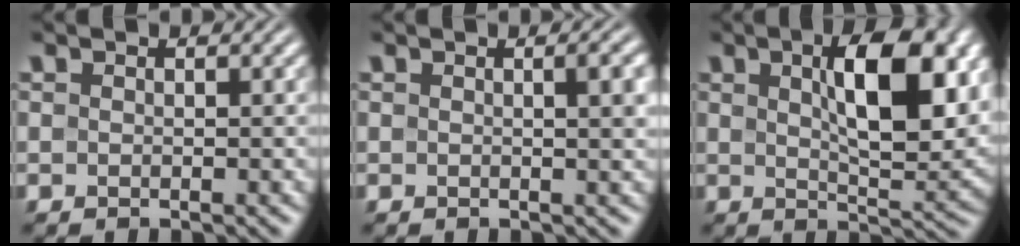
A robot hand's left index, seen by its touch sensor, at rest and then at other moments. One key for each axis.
{"total": 2.3, "fx": 0.4, "fy": 0.5, "fz": 2.2, "tx": -0.023, "ty": 0.006, "tz": 0.003}
{"total": 9.4, "fx": 2.7, "fy": 3.5, "fz": 8.3, "tx": -0.124, "ty": 0.003, "tz": 0.045}